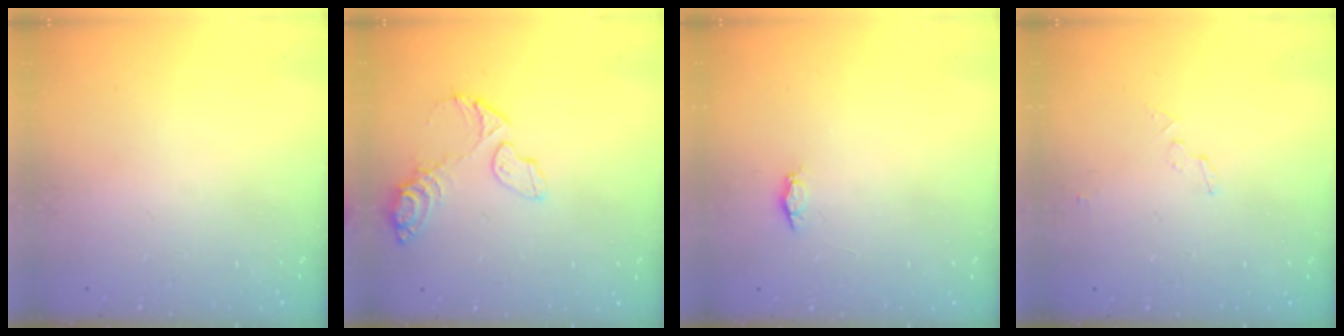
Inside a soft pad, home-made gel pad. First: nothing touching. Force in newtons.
{"total": 9.5, "press": 9.3, "slide": 1.9}
{"total": 2.2, "press": 2.1, "slide": 0.3}
{"total": 2.9, "press": 2.9, "slide": 0.2}